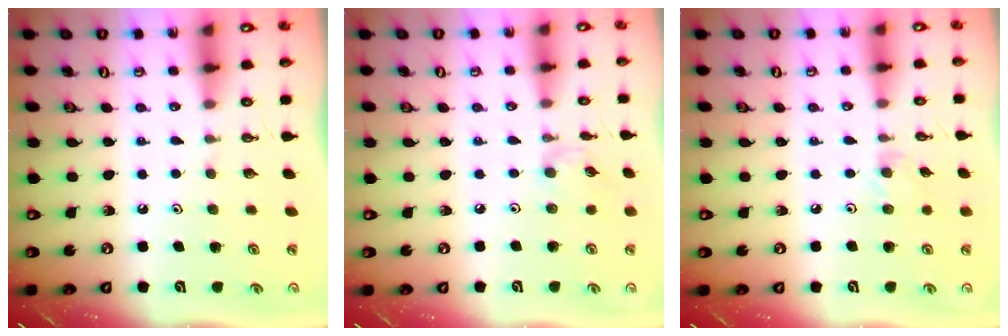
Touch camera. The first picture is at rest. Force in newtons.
{"total": 1.5, "press": 1.5, "slide": 0.4}
{"total": 2.6, "press": 2.6, "slide": 0.4}